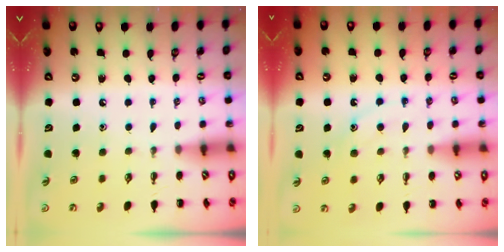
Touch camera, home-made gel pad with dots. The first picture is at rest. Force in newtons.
{"total": 10.6, "press": 10.5, "slide": 0.7}